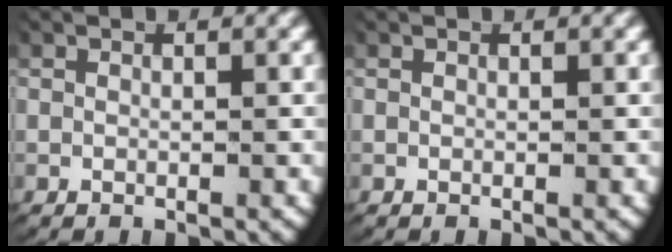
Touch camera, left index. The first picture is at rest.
{"total": 0.0}